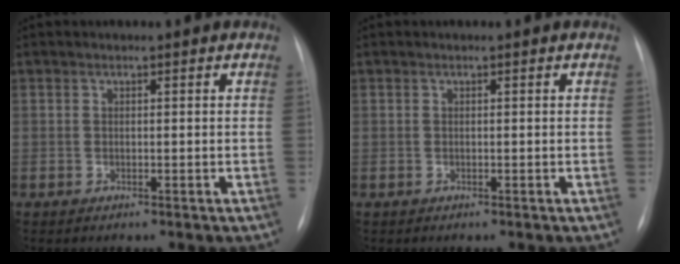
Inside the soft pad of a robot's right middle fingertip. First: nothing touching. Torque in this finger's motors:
{"motor_torque": [0.13, -0.10, 0.09, 0.02]}